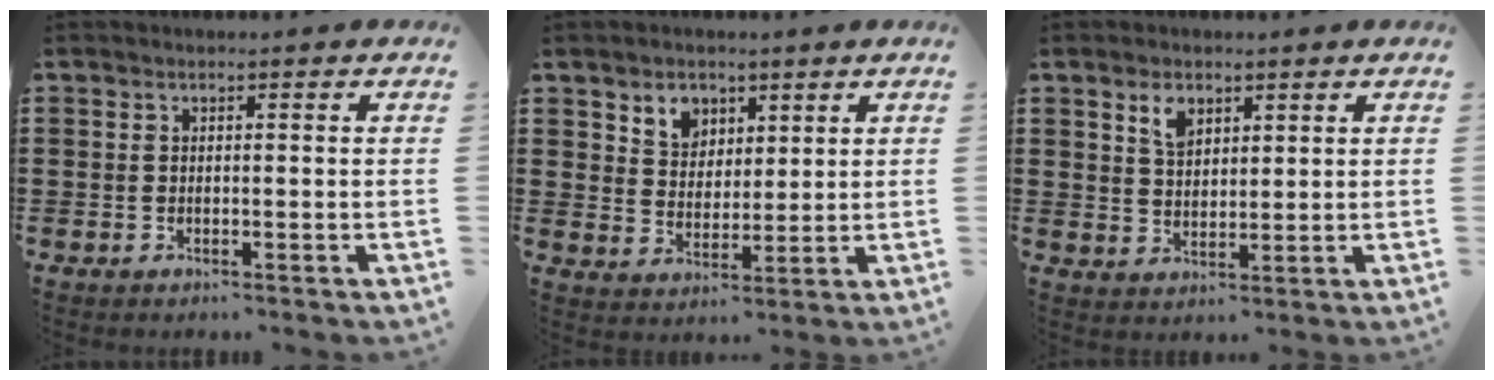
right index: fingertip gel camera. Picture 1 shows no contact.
{"total": 4.7, "force": [2.8, 3.7, 0.6], "torque": [-0.025, 0.008, 0.050]}
{"total": 3.8, "force": [2.3, 2.2, 2.0], "torque": [-0.040, 0.004, 0.041]}